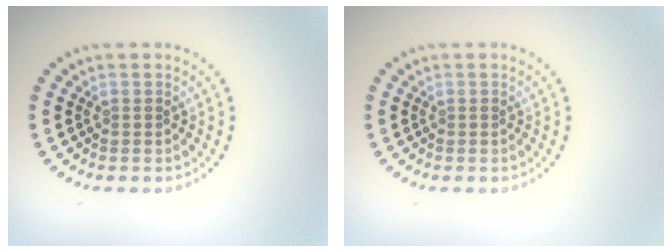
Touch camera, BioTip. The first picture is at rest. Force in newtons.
{"total": 0.0}